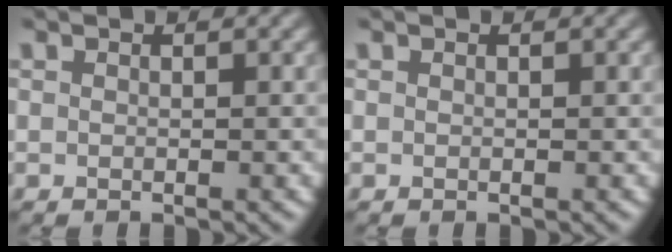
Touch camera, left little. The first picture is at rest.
{"total": 0.0}